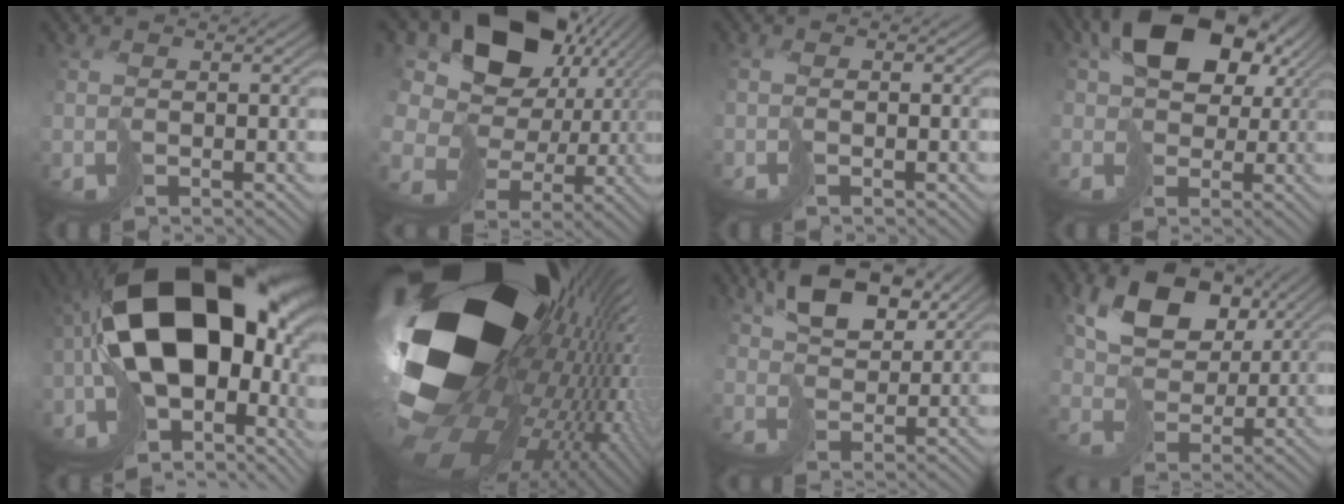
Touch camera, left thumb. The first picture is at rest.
{"total": 19.4, "force": [5.4, 15.1, 10.9], "torque": [-0.262, 0.011, 0.102]}
{"total": 1.4, "force": [-0.7, 0.5, 1.1], "torque": [-0.026, 0.002, -0.019]}
{"total": 14.6, "force": [4.1, 10.4, 9.4], "torque": [-0.176, 0.005, 0.071]}
{"total": 21.4, "force": [-1.0, 13.3, 16.8], "torque": [-0.332, -0.031, 0.004]}
{"total": 21.9, "force": [2.8, 14.0, 16.6], "torque": [-0.309, -0.063, 0.052]}
{"total": 8.2, "force": [4.5, 4.3, 5.3], "torque": [-0.109, 0.006, 0.084]}
{"total": 11.2, "force": [4.8, 7.4, 6.9], "torque": [-0.145, 0.005, 0.084]}